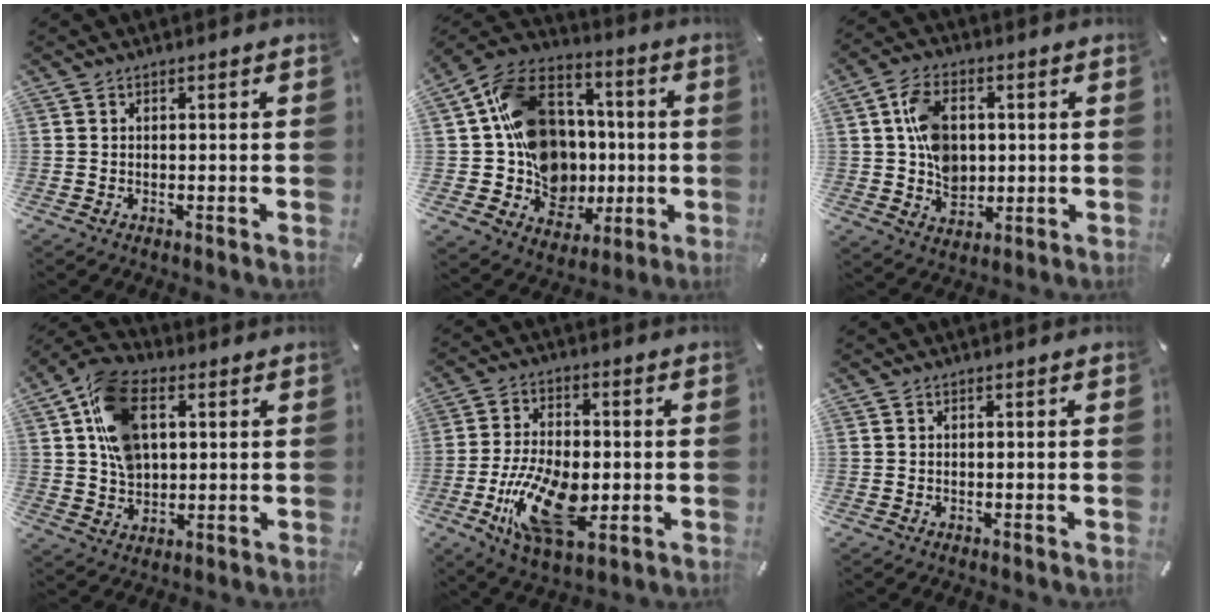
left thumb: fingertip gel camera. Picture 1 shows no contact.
{"total": 21.2, "force": [1.9, 18.0, 10.9], "torque": [-0.195, -0.002, 0.055]}
{"total": 10.6, "force": [1.4, 8.0, 6.8], "torque": [-0.125, 0.009, 0.029]}
{"total": 14.0, "force": [3.8, 9.8, 9.2], "torque": [-0.188, 0.011, 0.074]}
{"total": 16.9, "force": [-4.4, 9.2, 13.5], "torque": [-0.281, -0.002, -0.076]}
{"total": 0.0}